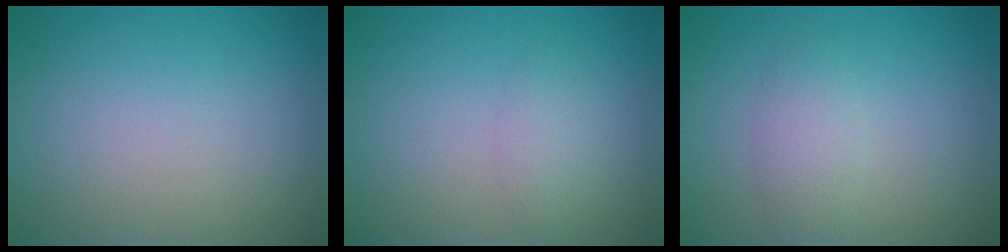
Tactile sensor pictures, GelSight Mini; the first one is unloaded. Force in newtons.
{"total": 1.6, "press": 1.6, "slide": 0.0}
{"total": 2.1, "press": 2.1, "slide": 0.1}